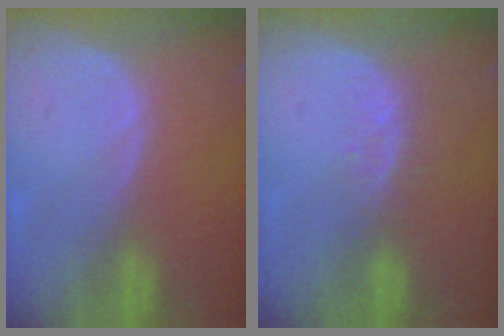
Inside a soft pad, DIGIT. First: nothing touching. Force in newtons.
{"total": 2.9, "press": 2.3, "slide": 1.8}